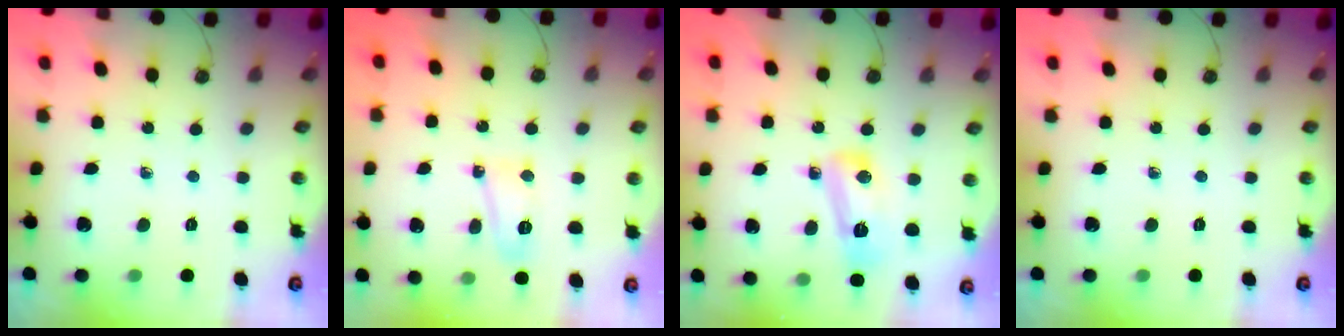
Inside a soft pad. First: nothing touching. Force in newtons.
{"total": 7.9, "press": 7.7, "slide": 1.9}
{"total": 9.4, "press": 9.0, "slide": 2.7}
{"total": 0.0}